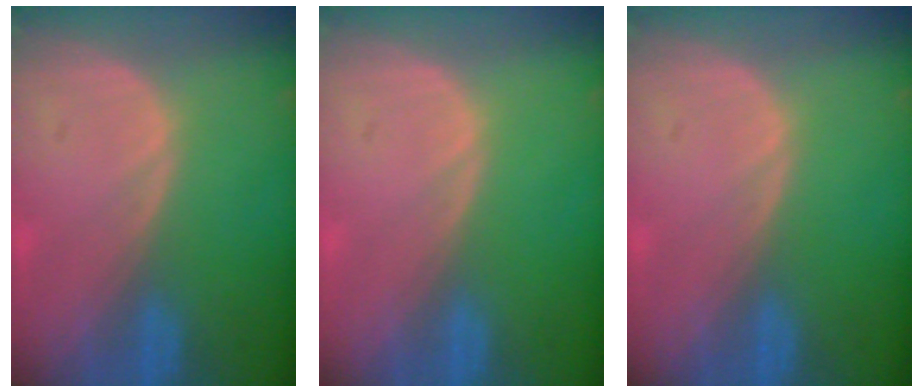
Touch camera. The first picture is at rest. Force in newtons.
{"total": 0.0}
{"total": 0.0}